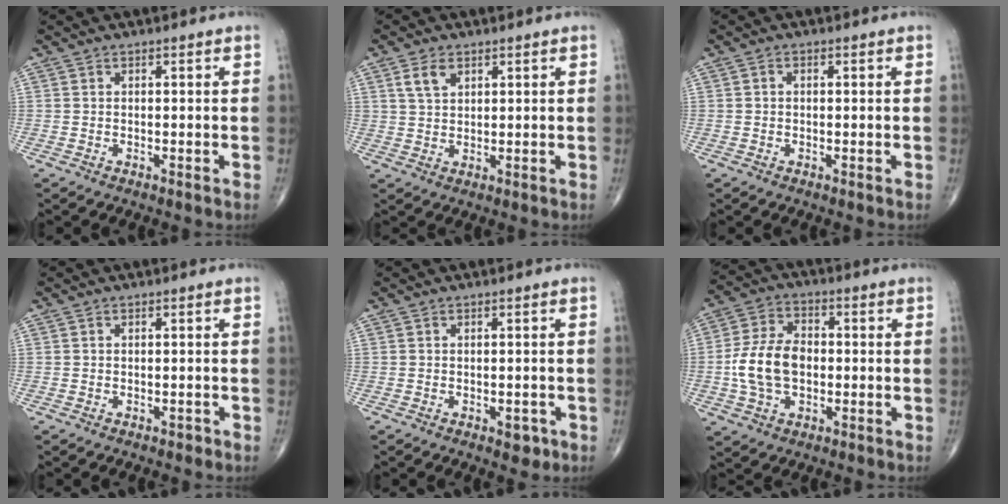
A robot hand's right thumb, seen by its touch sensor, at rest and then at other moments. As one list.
[{"total": 4.0, "force": [2.0, 2.4, 2.5], "torque": [-0.041, -0.005, 0.043]}, {"total": 0.8, "force": [0.0, 0.6, 0.5], "torque": [-0.006, 0.003, -0.001]}, {"total": 0.7, "force": [-0.5, 0.5, 0.3], "torque": [-0.002, 0.000, -0.009]}, {"total": 2.7, "force": [-1.2, 1.5, 1.9], "torque": [-0.011, 0.003, -0.012]}, {"total": 11.6, "force": [-1.2, 7.7, 8.6], "torque": [-0.157, 0.021, -0.026]}]